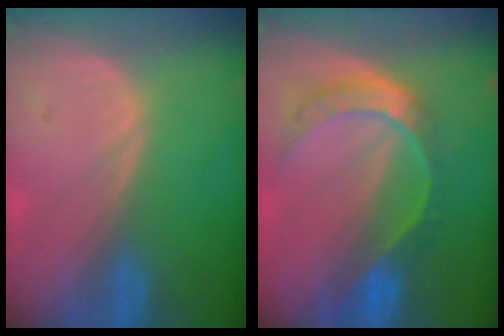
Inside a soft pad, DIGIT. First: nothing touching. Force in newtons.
{"total": 7.7, "press": 6.4, "slide": 4.3}